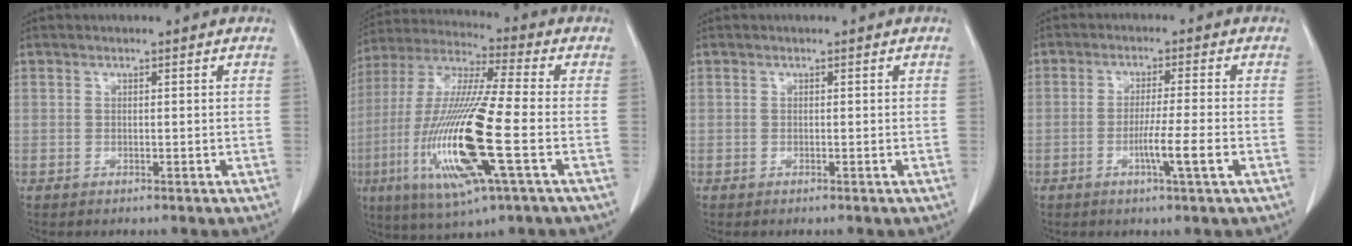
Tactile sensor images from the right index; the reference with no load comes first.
{"total": 19.4, "force": [-5.0, 1.2, 18.7], "torque": [-0.400, -0.023, -0.093]}
{"total": 0.0}
{"total": 5.4, "force": [-1.8, -0.8, 5.0], "torque": [-0.083, -0.008, -0.030]}